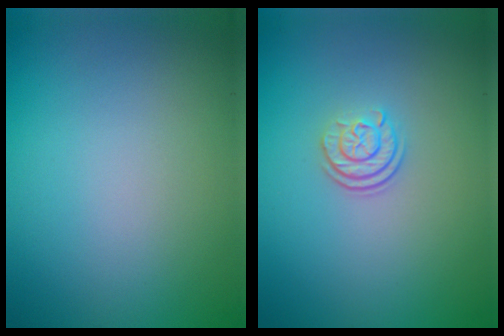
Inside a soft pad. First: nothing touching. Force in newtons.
{"total": 2.3, "press": 1.7, "slide": 1.6}